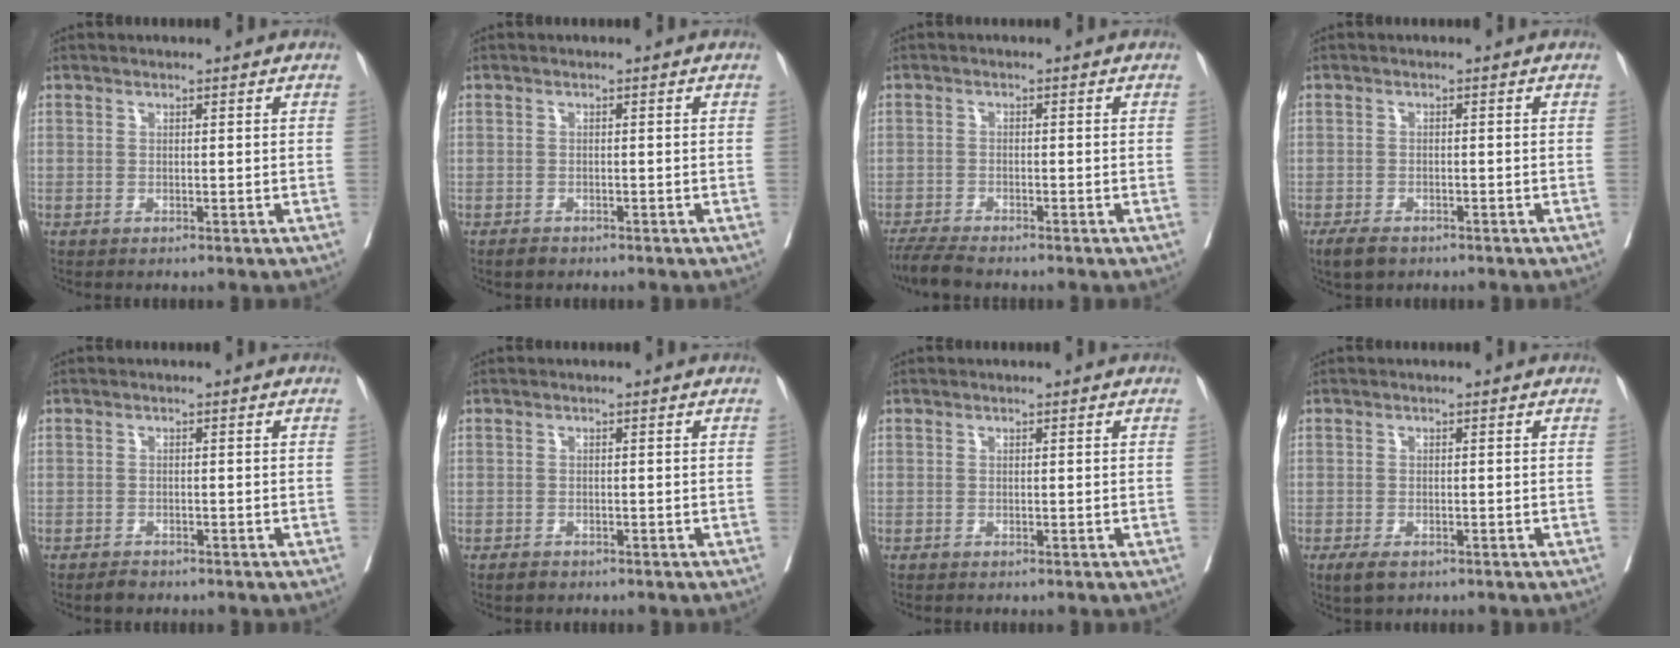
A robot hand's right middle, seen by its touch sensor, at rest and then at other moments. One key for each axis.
{"total": 1.4, "fx": -1.1, "fy": 0.7, "fz": 0.5, "tx": -0.011, "ty": 0.000, "tz": -0.015}
{"total": 4.1, "fx": -3.7, "fy": 0.1, "fz": 1.7, "tx": -0.030, "ty": -0.015, "tz": -0.067}
{"total": 3.4, "fx": -2.5, "fy": 1.6, "fz": 1.7, "tx": -0.031, "ty": -0.004, "tz": -0.038}
{"total": 1.5, "fx": -1.3, "fy": 0.6, "fz": 0.5, "tx": -0.012, "ty": -0.001, "tz": -0.018}
{"total": 1.1, "fx": -0.9, "fy": 0.6, "fz": 0.4, "tx": -0.009, "ty": 0.000, "tz": -0.013}
{"total": 0.0}
{"total": 2.8, "fx": -1.7, "fy": 1.3, "fz": 1.9, "tx": -0.037, "ty": -0.006, "tz": -0.024}